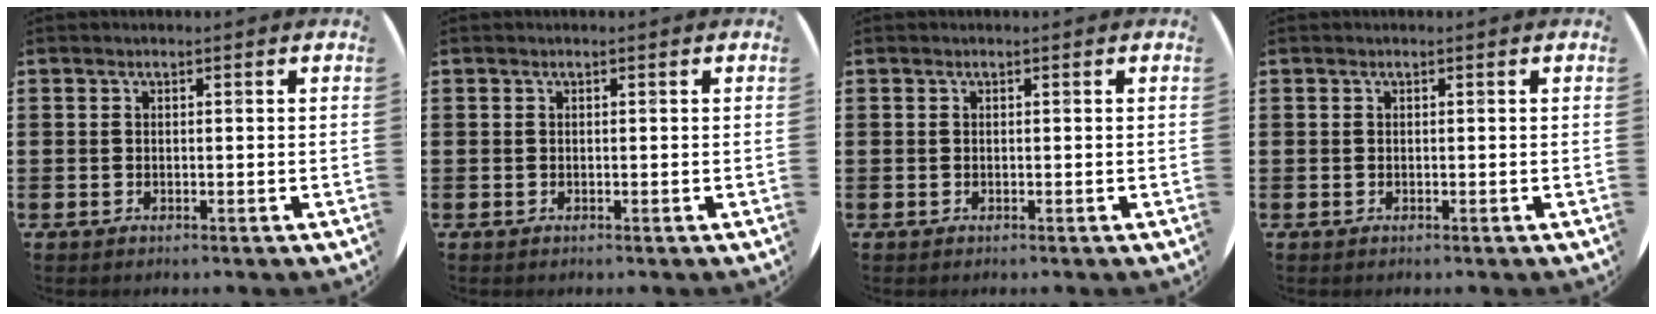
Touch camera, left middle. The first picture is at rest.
{"total": 0.0}
{"total": 0.0}
{"total": 0.0}